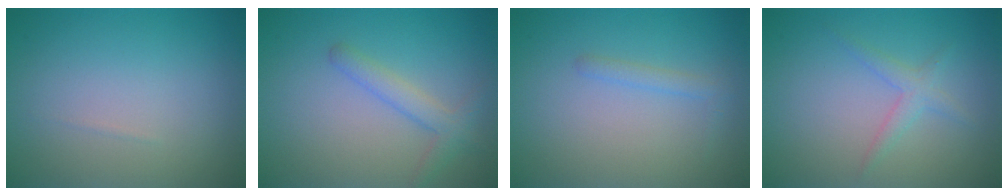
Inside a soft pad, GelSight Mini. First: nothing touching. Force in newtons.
{"total": 2.2, "press": 2.2, "slide": 0.1}
{"total": 1.1, "press": 1.1, "slide": 0.0}
{"total": 1.7, "press": 1.7, "slide": 0.1}